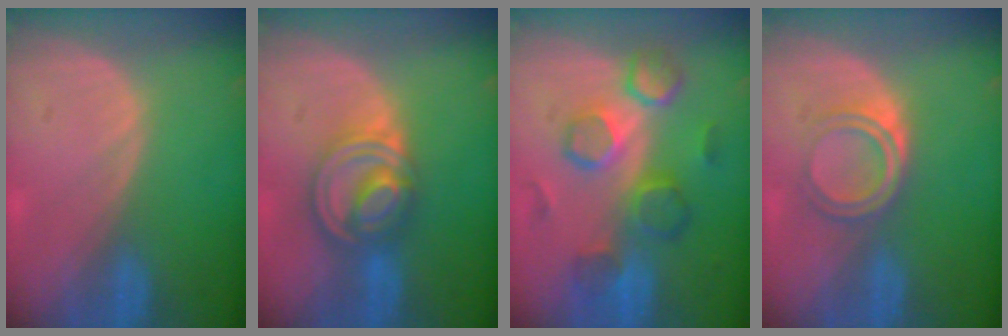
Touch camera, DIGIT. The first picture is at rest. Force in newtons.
{"total": 8.1, "press": 7.0, "slide": 4.2}
{"total": 8.7, "press": 8.6, "slide": 1.5}
{"total": 4.2, "press": 4.0, "slide": 1.1}